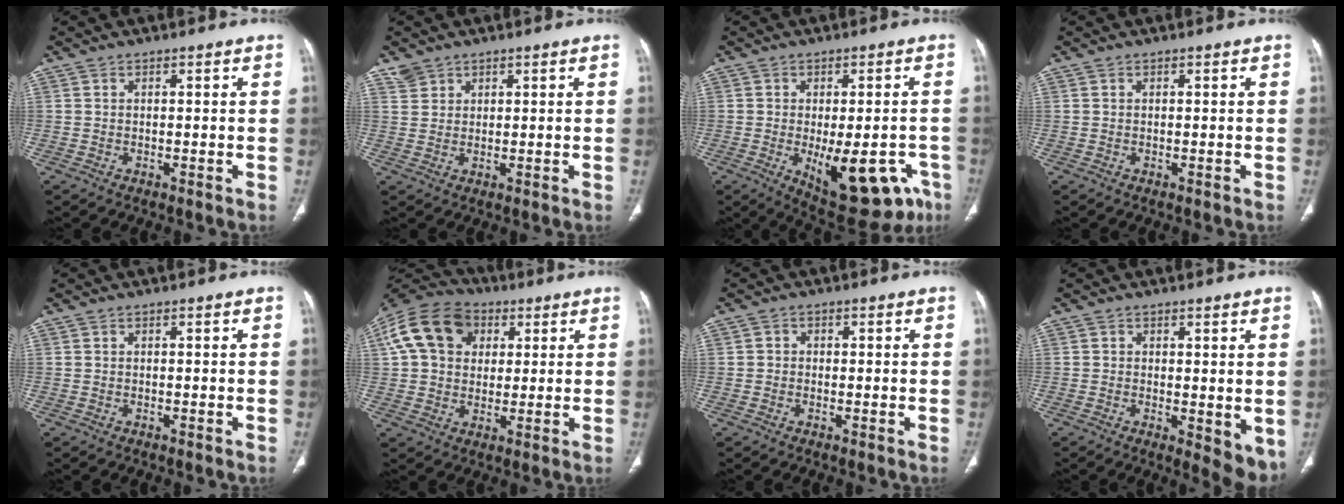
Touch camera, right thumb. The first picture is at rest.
{"total": 2.4, "force": [1.8, 1.6, 0.2], "torque": [0.009, -0.004, 0.031]}
{"total": 16.9, "force": [-6.5, 7.8, 13.5], "torque": [-0.125, 0.010, -0.065]}
{"total": 0.0}
{"total": 0.0}
{"total": 15.2, "force": [4.4, 11.7, 8.7], "torque": [-0.150, 0.014, 0.069]}
{"total": 1.1, "force": [0.0, 1.1, 0.2], "torque": [0.007, 0.004, -0.005]}
{"total": 6.4, "force": [-0.5, 2.8, 5.7], "torque": [-0.064, -0.018, -0.002]}